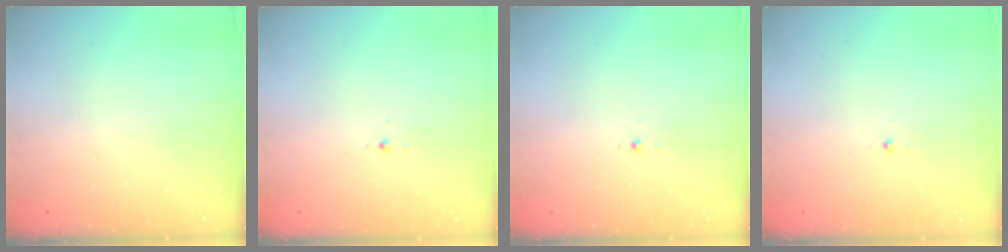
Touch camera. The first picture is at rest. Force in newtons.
{"total": 3.0, "press": 2.9, "slide": 0.8}
{"total": 3.0, "press": 2.9, "slide": 0.8}
{"total": 2.9, "press": 2.8, "slide": 0.8}